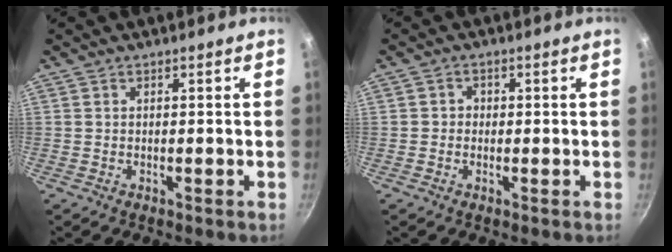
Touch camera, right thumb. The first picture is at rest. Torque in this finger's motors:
{"motor_torque": [-0.17, 0.00, 0.51, -0.01, 0.09]}